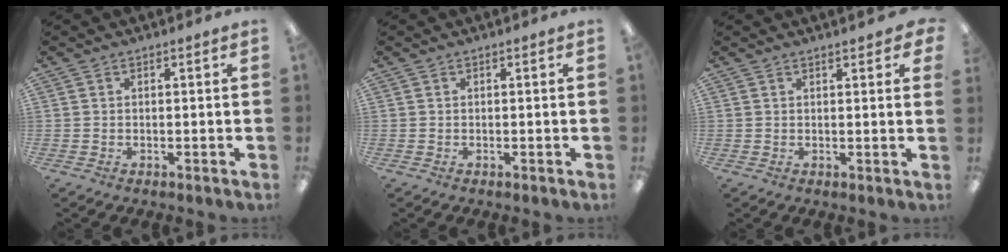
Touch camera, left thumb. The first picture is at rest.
{"total": 0.0}
{"total": 1.9, "force": [1.6, 0.3, 1.0], "torque": [-0.014, -0.002, 0.026]}